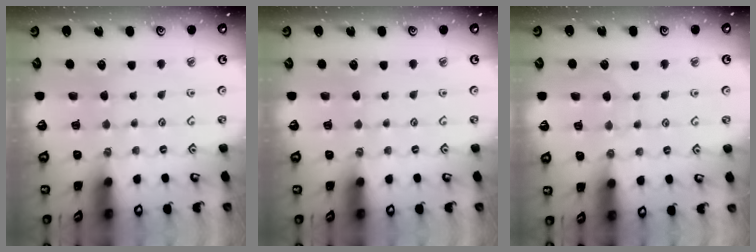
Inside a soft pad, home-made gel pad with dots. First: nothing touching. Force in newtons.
{"total": 0.0}
{"total": 5.7, "press": 5.7, "slide": 0.6}